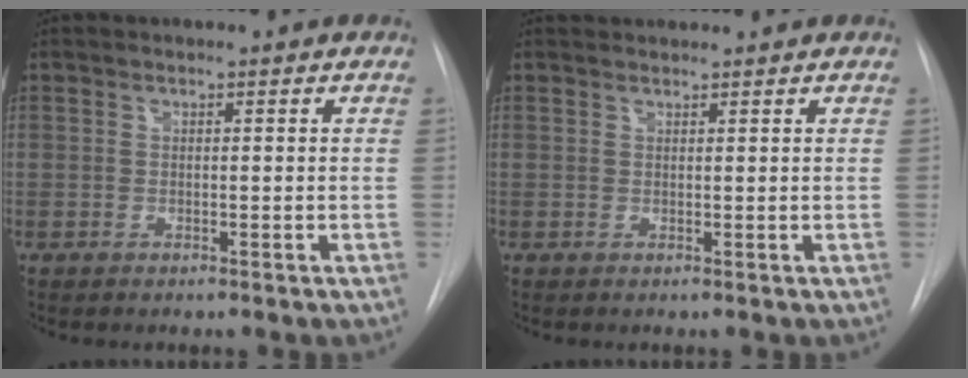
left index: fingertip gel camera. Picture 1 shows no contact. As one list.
[{"total": 3.3, "force": [3.2, 0.5, 0.6], "torque": [-0.010, 0.035, 0.045]}]